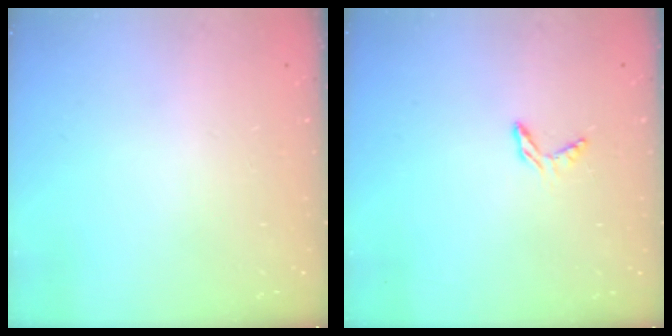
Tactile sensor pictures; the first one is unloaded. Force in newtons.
{"total": 4.6, "press": 4.6, "slide": 0.3}